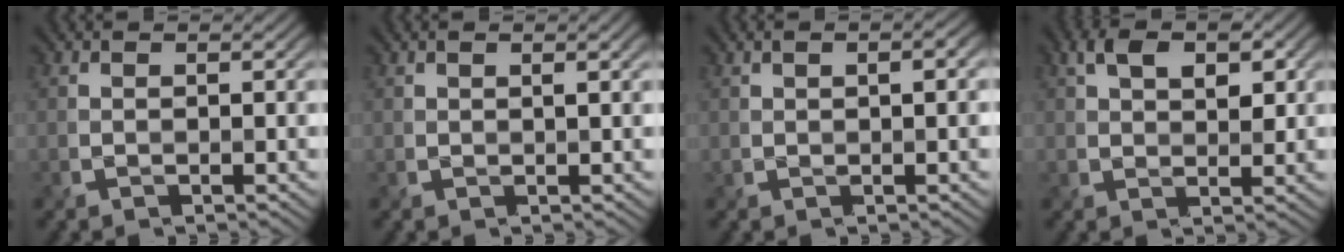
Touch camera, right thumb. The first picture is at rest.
{"total": 1.3, "force": [0.6, 0.2, 1.2], "torque": [-0.019, -0.001, 0.011]}
{"total": 3.0, "force": [0.6, 1.1, 2.7], "torque": [-0.046, 0.007, 0.013]}
{"total": 5.2, "force": [2.0, 3.1, 3.8], "torque": [-0.063, 0.001, 0.029]}